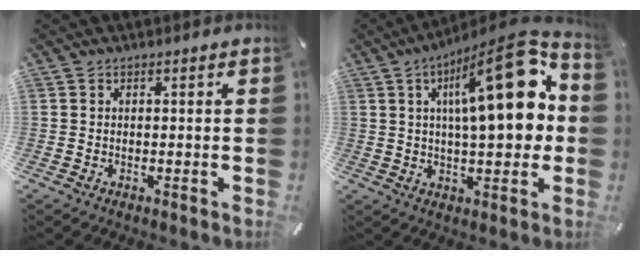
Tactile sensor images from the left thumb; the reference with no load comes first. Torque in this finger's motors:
{"motor_torque": [2.46, 2.55, 1.61, -1.17, 0.46]}